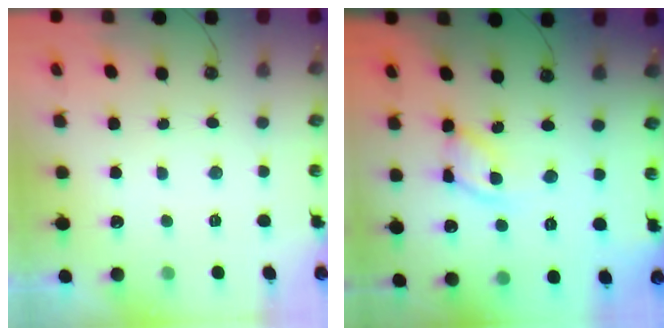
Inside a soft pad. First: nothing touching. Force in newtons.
{"total": 10.9, "press": 10.9, "slide": 0.5}